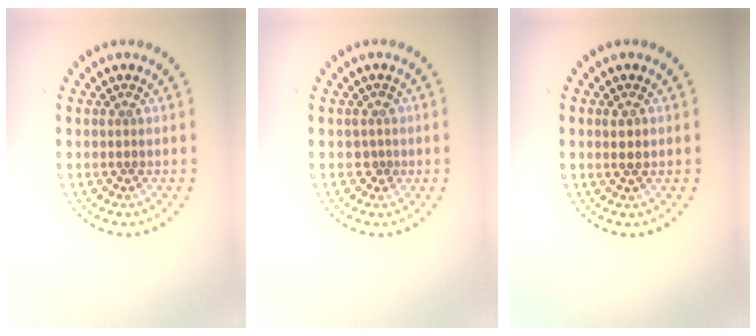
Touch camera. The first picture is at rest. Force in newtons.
{"total": 1.1, "press": 0.8, "slide": 0.6}
{"total": 1.2, "press": 1.2, "slide": 0.3}